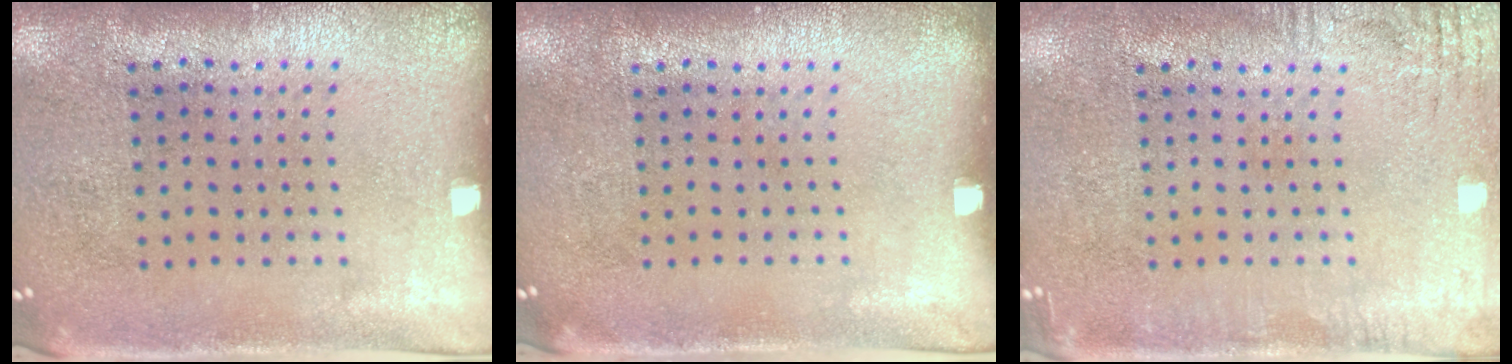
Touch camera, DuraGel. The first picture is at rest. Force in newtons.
{"total": 0.0}
{"total": 2.5, "press": 2.5, "slide": 0.2}